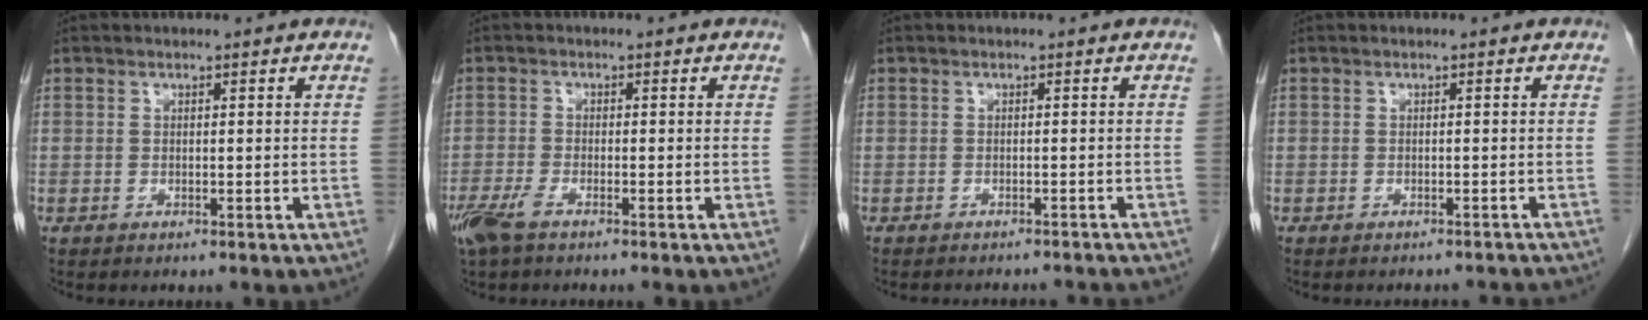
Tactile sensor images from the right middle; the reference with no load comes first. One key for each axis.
{"total": 3.7, "fx": -2.6, "fy": 0.8, "fz": 2.5, "tx": -0.058, "ty": -0.007, "tz": -0.053}
{"total": 6.5, "fx": -6.3, "fy": 1.1, "fz": 1.5, "tx": -0.012, "ty": -0.002, "tz": -0.065}
{"total": 5.4, "fx": -5.1, "fy": 1.2, "fz": 1.2, "tx": -0.013, "ty": -0.004, "tz": -0.052}